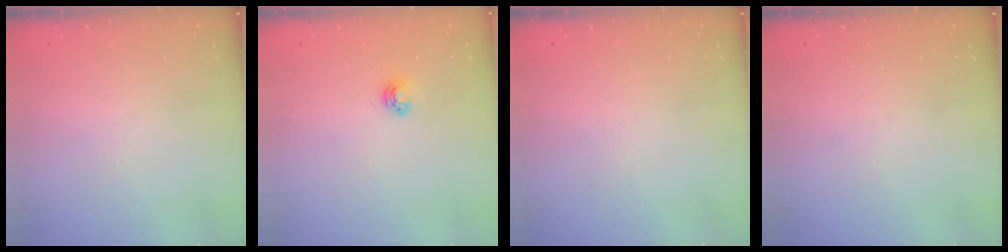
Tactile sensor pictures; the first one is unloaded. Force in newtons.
{"total": 4.7, "press": 4.7, "slide": 0.5}
{"total": 0.0}
{"total": 0.0}